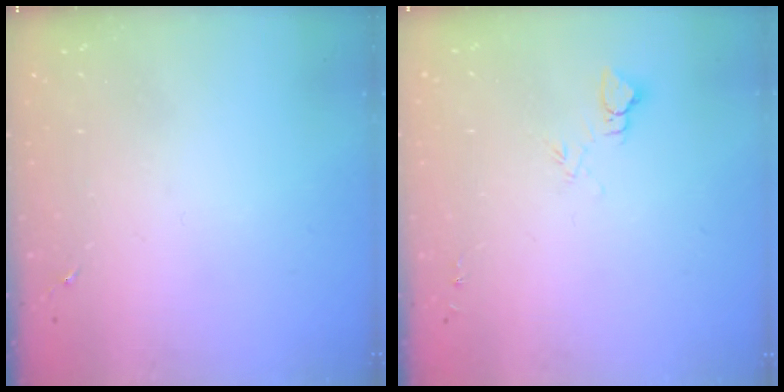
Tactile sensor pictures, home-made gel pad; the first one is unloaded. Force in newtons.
{"total": 3.7, "press": 3.7, "slide": 0.4}